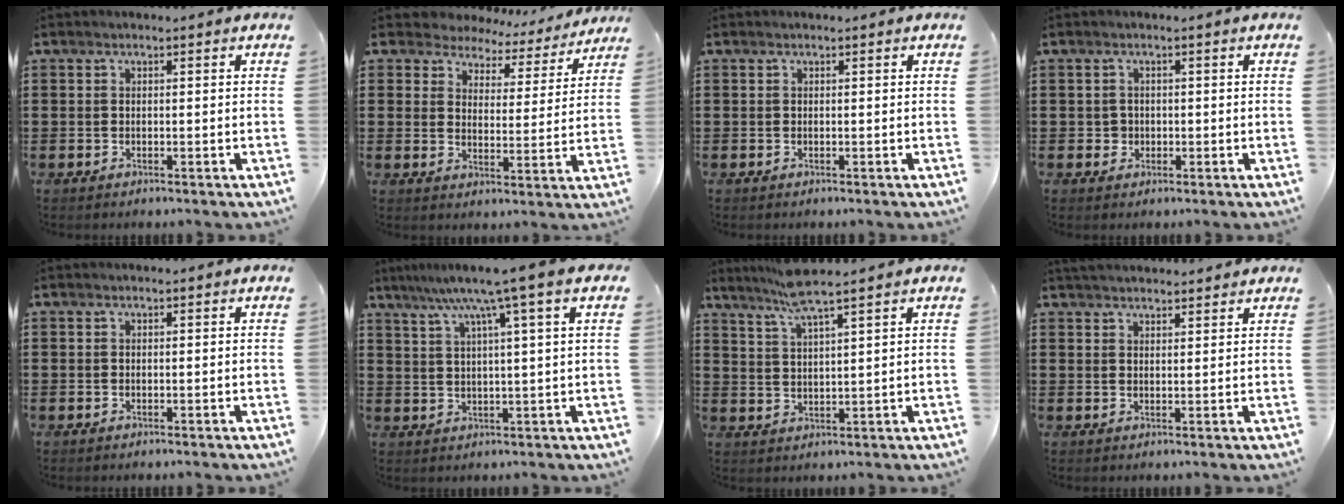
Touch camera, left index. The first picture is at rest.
{"total": 4.7, "force": [4.3, 1.7, 0.0], "torque": [-0.030, -0.025, 0.073]}
{"total": 0.0}
{"total": 1.5, "force": [-0.1, 1.5, 0.4], "torque": [-0.014, 0.006, -0.005]}
{"total": 0.0}
{"total": 8.0, "force": [4.5, -0.4, 6.6], "torque": [-0.141, -0.014, 0.071]}
{"total": 5.9, "force": [4.9, -0.5, 3.3], "torque": [-0.078, -0.010, 0.086]}
{"total": 2.5, "force": [2.5, 0.0, 0.1], "torque": [-0.009, 0.000, 0.049]}